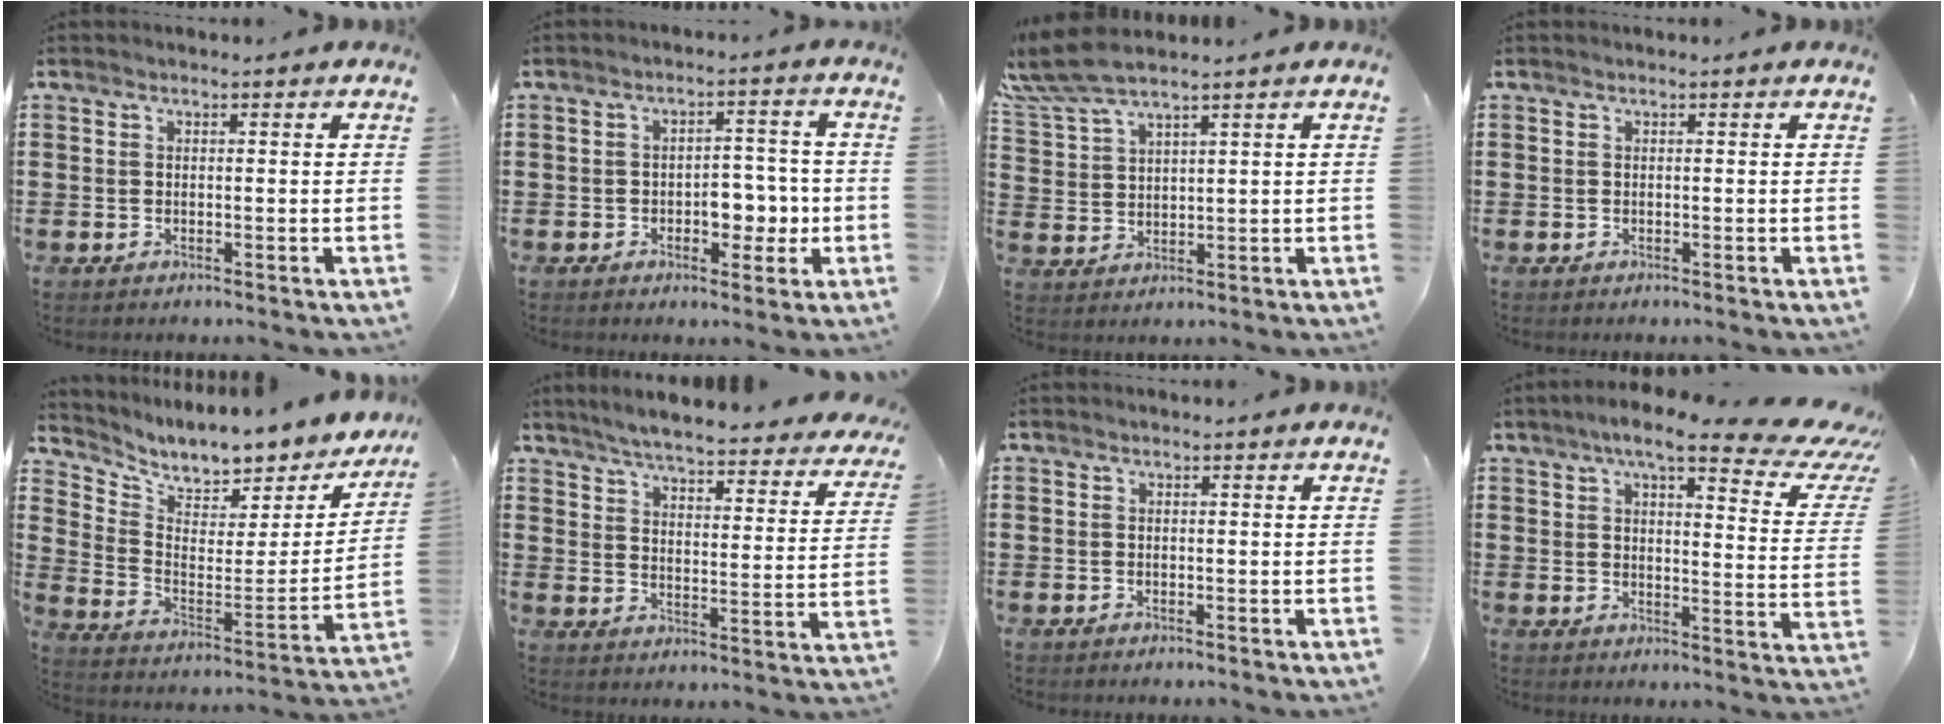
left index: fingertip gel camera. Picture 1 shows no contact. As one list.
[{"total": 5.4, "force": [-1.5, 3.5, 3.9], "torque": [-0.049, -0.001, -0.034]}, {"total": 5.7, "force": [4.7, 0.8, 3.2], "torque": [-0.086, -0.013, 0.083]}, {"total": 0.0}, {"total": 6.9, "force": [6.4, 1.7, 2.0], "torque": [-0.061, -0.062, 0.104]}, {"total": 4.9, "force": [4.7, -0.1, 1.2], "torque": [-0.049, -0.036, 0.077]}, {"total": 0.0}, {"total": 9.3, "force": [6.6, 2.4, 6.2], "torque": [-0.109, -0.029, 0.105]}]